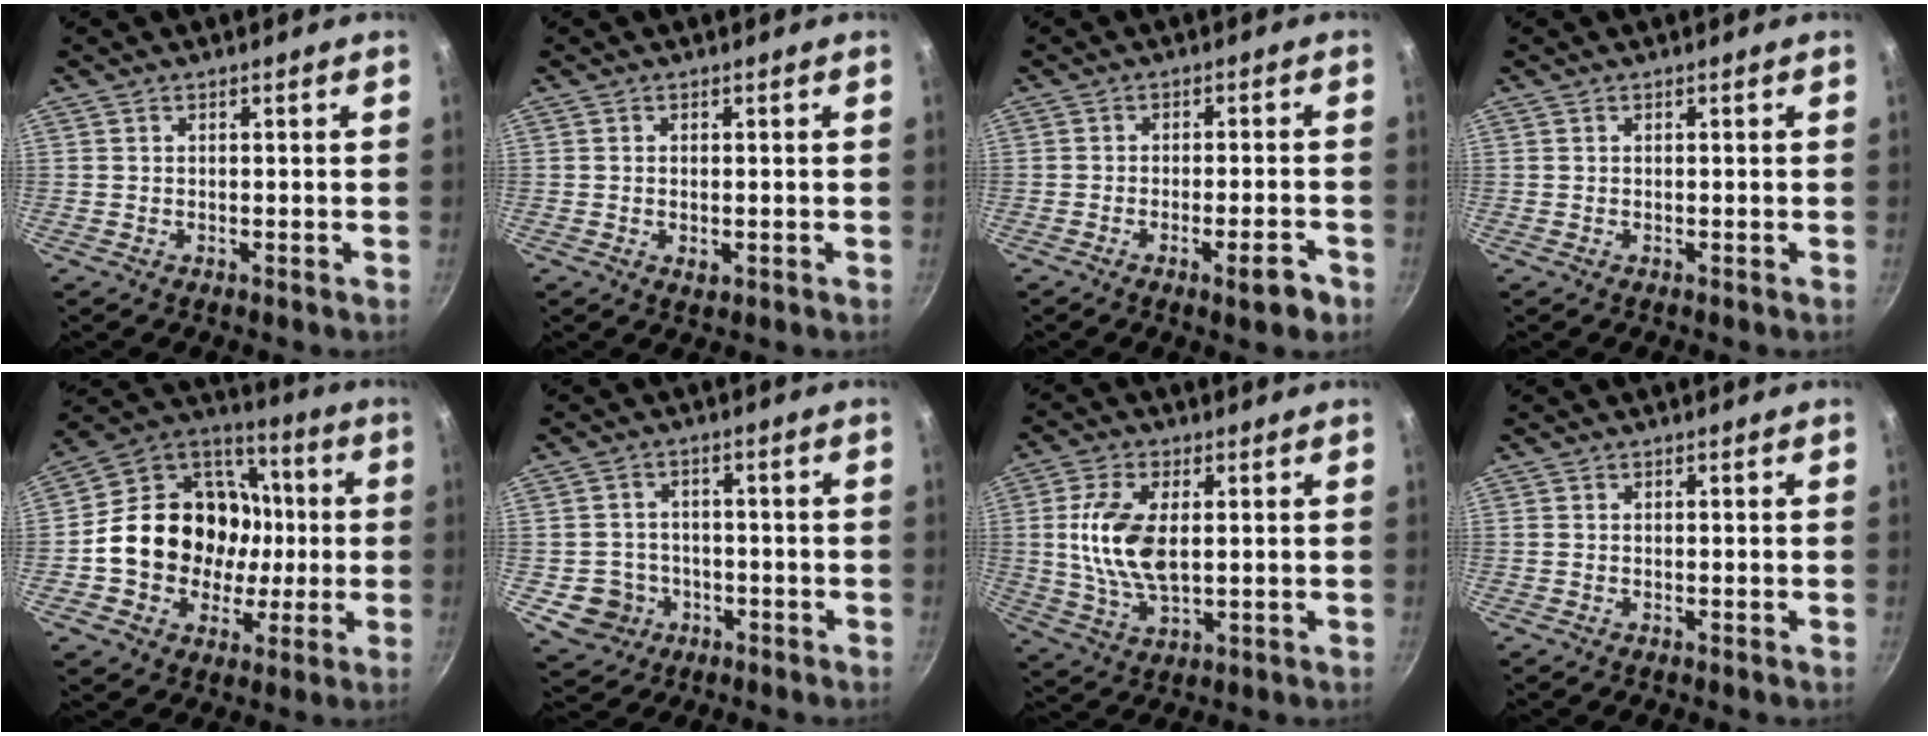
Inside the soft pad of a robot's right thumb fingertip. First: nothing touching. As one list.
[{"total": 1.8, "force": [-0.3, 1.1, 1.4], "torque": [-0.023, -0.003, -0.003]}, {"total": 5.6, "force": [-3.0, 1.4, 4.5], "torque": [-0.052, 0.019, -0.037]}, {"total": 0.0}, {"total": 22.4, "force": [-0.5, 18.8, 12.2], "torque": [-0.183, 0.040, -0.001]}, {"total": 7.0, "force": [-2.3, 6.4, 1.9], "torque": [-0.008, 0.027, -0.025]}, {"total": 12.1, "force": [1.4, 6.3, 10.3], "torque": [-0.200, -0.003, 0.029]}, {"total": 0.0}]